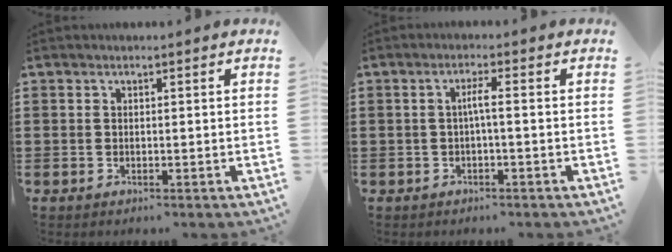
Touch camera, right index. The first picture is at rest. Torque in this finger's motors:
{"motor_torque": [0.80, 0.60, 0.12, 0.03]}